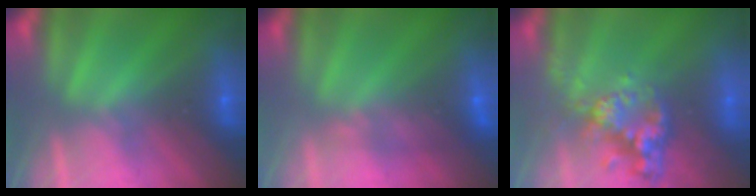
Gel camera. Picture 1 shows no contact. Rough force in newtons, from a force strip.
{"total": 4.7}
{"total": 10.8}